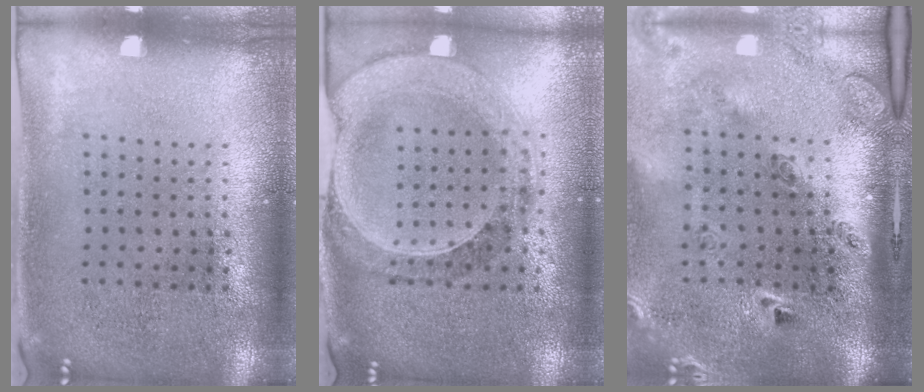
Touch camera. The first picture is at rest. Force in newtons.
{"total": 1.5, "press": 1.4, "slide": 0.4}
{"total": 3.0, "press": 2.0, "slide": 2.2}